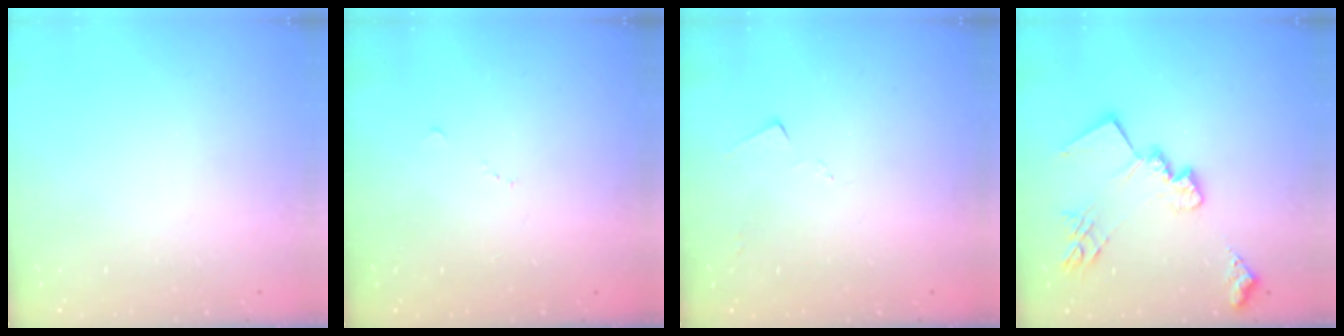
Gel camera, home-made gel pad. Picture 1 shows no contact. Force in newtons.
{"total": 4.4, "press": 4.3, "slide": 0.7}
{"total": 3.4, "press": 3.4, "slide": 0.4}
{"total": 18.8, "press": 18.7, "slide": 1.4}